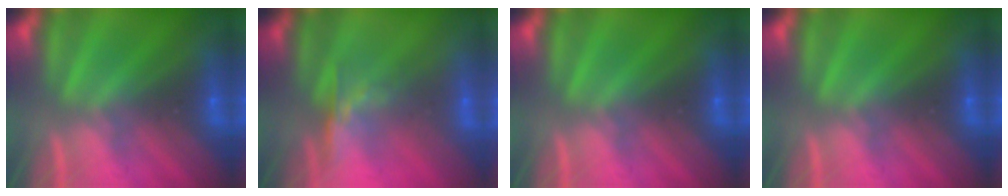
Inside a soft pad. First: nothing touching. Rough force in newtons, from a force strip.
{"total": 2.2}
{"total": 0.0}
{"total": 0.0}